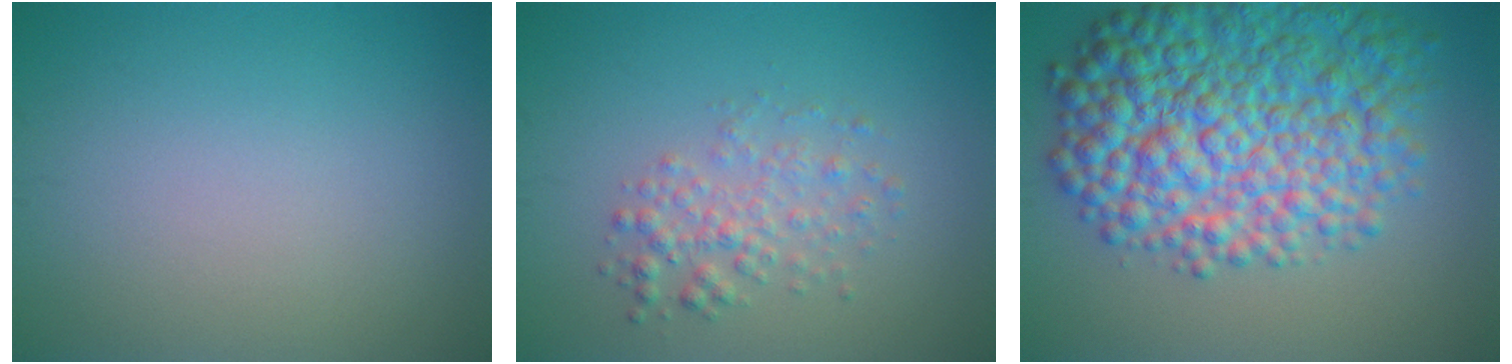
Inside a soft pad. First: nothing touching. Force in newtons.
{"total": 2.5, "press": 2.5, "slide": 0.0}
{"total": 11.2, "press": 11.2, "slide": 0.3}